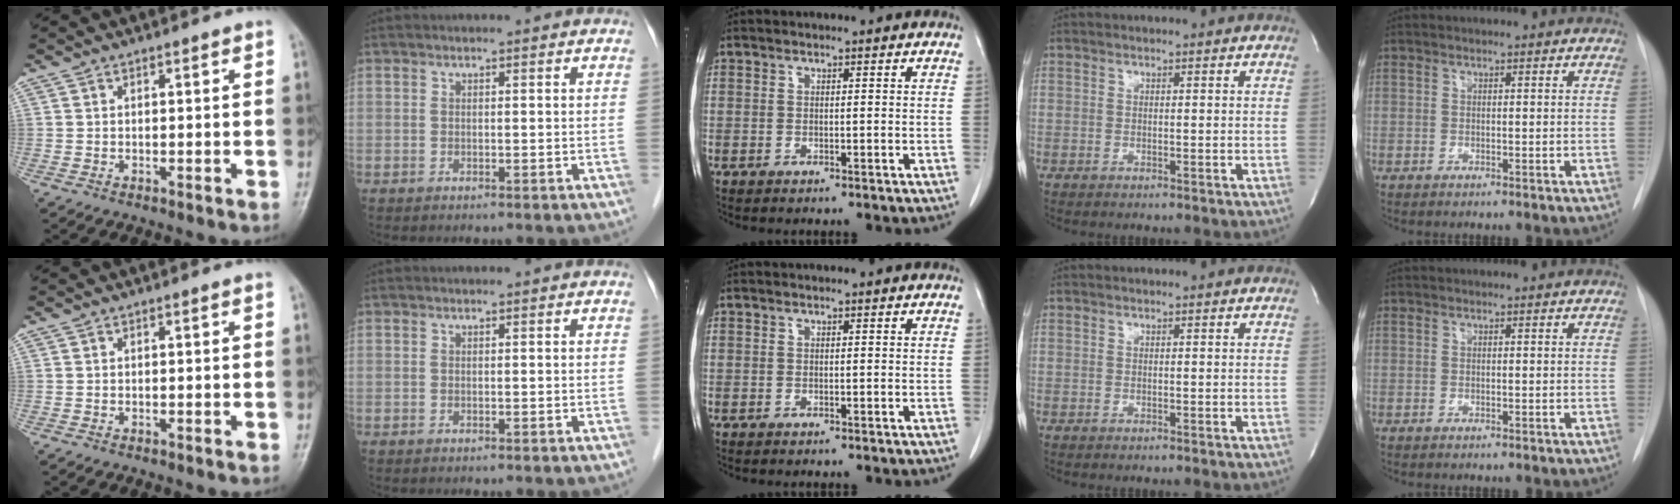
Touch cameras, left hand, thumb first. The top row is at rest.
{}